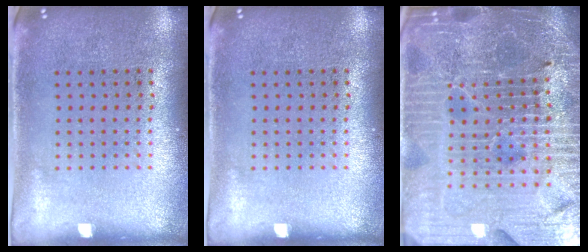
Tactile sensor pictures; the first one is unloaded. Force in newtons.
{"total": 0.0}
{"total": 6.1, "press": 5.5, "slide": 2.5}